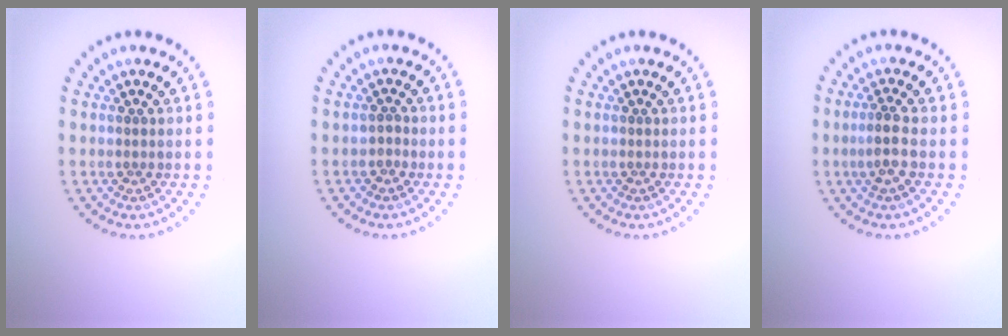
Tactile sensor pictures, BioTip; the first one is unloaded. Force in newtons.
{"total": 0.6, "press": 0.2, "slide": 0.6}
{"total": 0.0}
{"total": 1.9, "press": 1.6, "slide": 1.0}